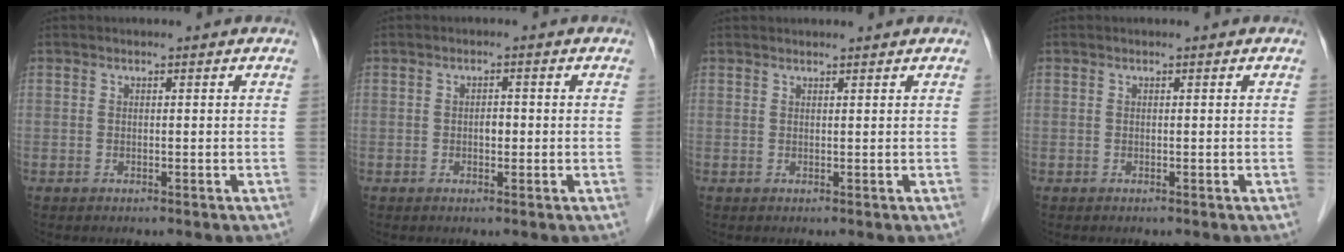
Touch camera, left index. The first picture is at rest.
{"total": 1.6, "force": [-0.3, 0.9, 1.3], "torque": [-0.018, 0.003, -0.005]}
{"total": 1.8, "force": [1.8, 0.0, 0.4], "torque": [-0.007, 0.019, 0.027]}
{"total": 0.0}